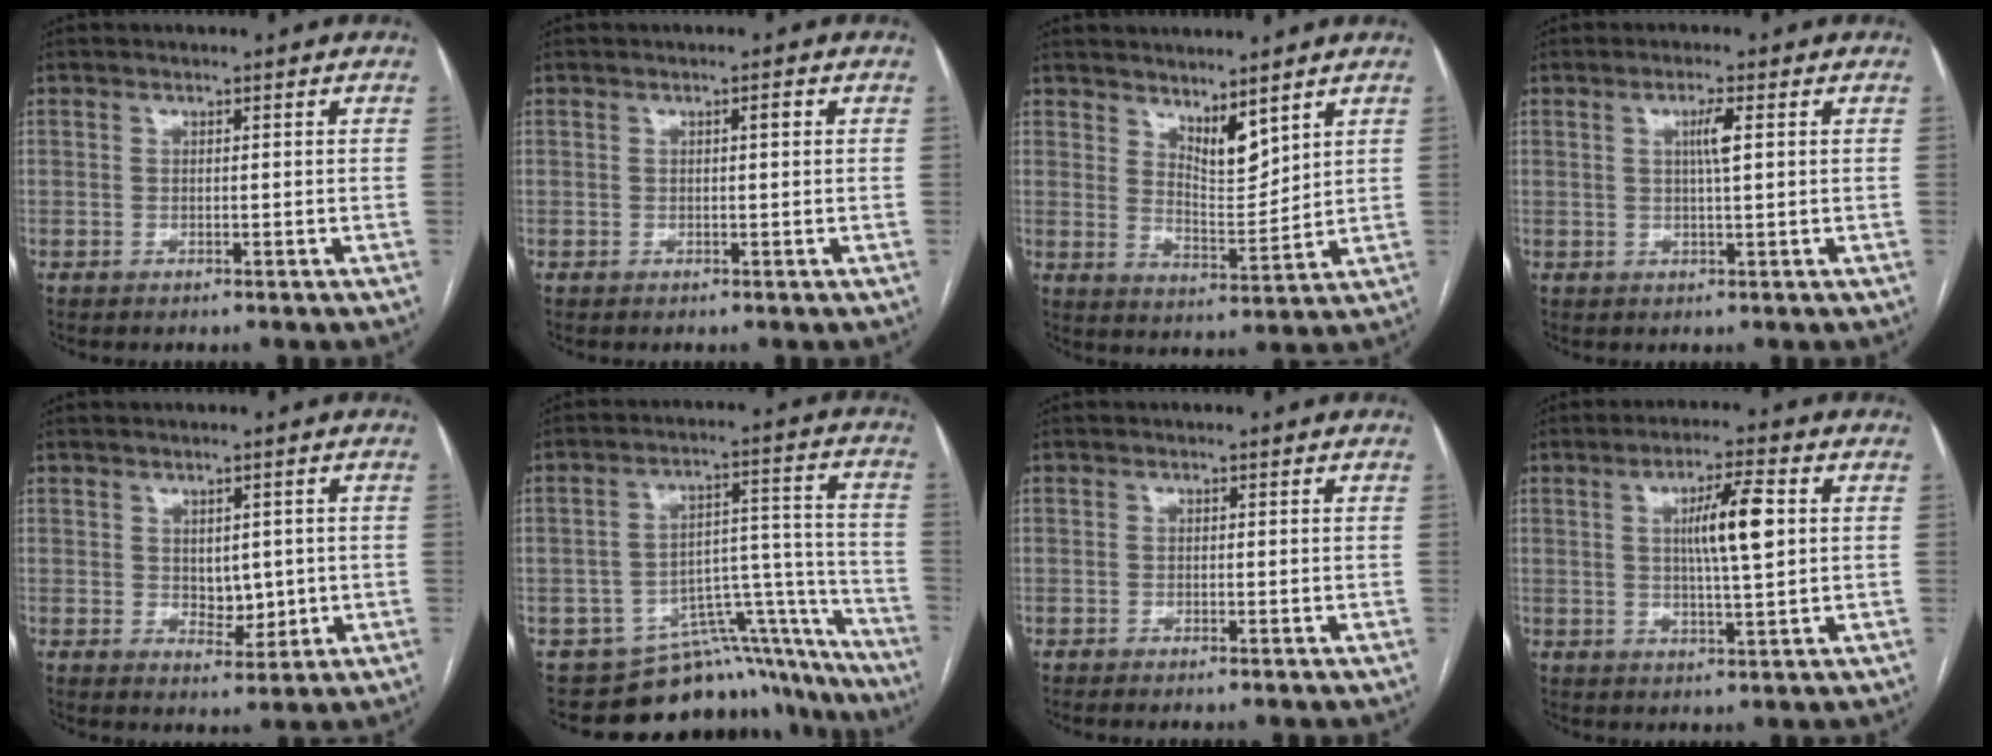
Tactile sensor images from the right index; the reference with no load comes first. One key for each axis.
{"total": 0.9, "fx": 0.2, "fy": 0.1, "fz": 0.9, "tx": -0.013, "ty": 0.003, "tz": 0.002}
{"total": 6.2, "fx": 4.8, "fy": 1.7, "fz": 3.6, "tx": -0.065, "ty": -0.015, "tz": 0.094}
{"total": 3.0, "fx": 0.8, "fy": -0.1, "fz": 2.9, "tx": -0.052, "ty": -0.001, "tz": 0.013}
{"total": 4.1, "fx": 0.3, "fy": 2.6, "fz": 3.1, "tx": -0.040, "ty": -0.002, "tz": 0.016}
{"total": 17.0, "fx": -14.8, "fy": 7.4, "fz": 3.9, "tx": -0.009, "ty": 0.092, "tz": -0.190}
{"total": 0.9, "fx": -0.8, "fy": -0.1, "fz": 0.5, "tx": -0.006, "ty": 0.000, "tz": -0.012}
{"total": 7.6, "fx": 1.5, "fy": 0.6, "fz": 7.5, "tx": -0.127, "ty": 0.004, "tz": 0.024}